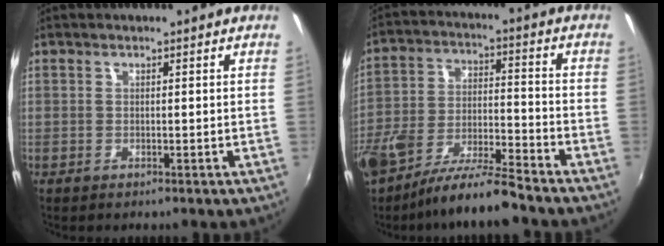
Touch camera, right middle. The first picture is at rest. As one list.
[{"total": 12.3, "force": [-9.1, 2.5, 7.9], "torque": [-0.159, -0.013, -0.165]}]